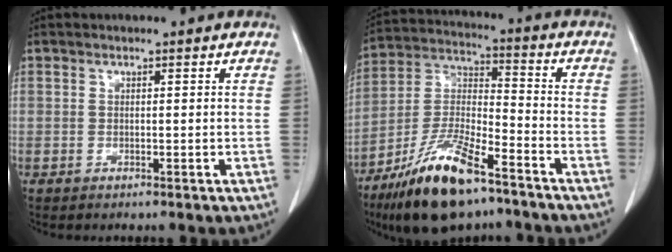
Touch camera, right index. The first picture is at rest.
{"total": 16.1, "force": [-10.7, 4.1, 11.2], "torque": [-0.230, -0.009, -0.193]}